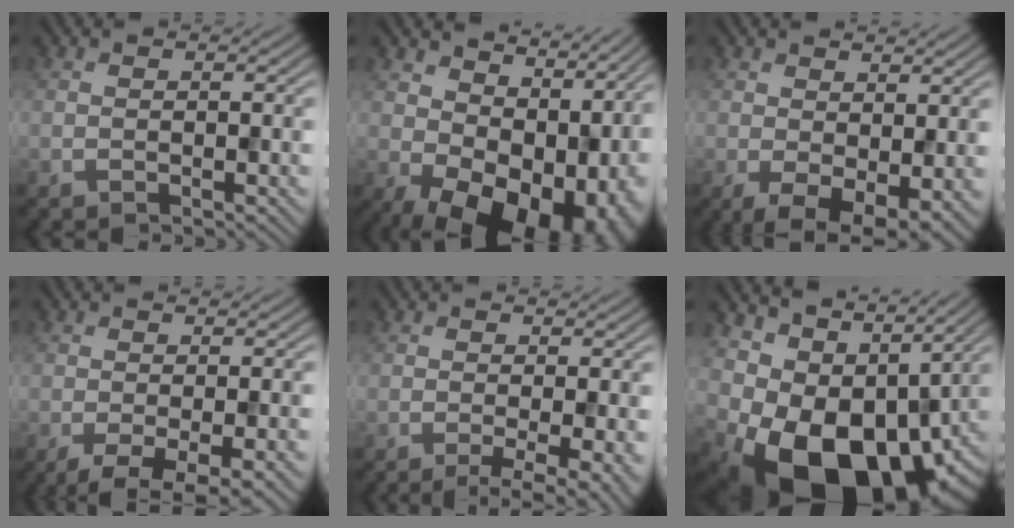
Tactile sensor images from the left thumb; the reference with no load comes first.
{"total": 15.4, "force": [0.8, 11.2, 10.5], "torque": [-0.119, -0.034, 0.068]}
{"total": 6.2, "force": [-1.1, 3.5, 5.1], "torque": [-0.092, -0.023, -0.006]}
{"total": 5.6, "force": [-2.8, 1.4, 4.6], "torque": [-0.078, -0.005, -0.045]}
{"total": 5.4, "force": [-2.1, 1.1, 4.9], "torque": [-0.070, -0.003, -0.032]}
{"total": 16.5, "force": [-2.4, 11.4, 11.7], "torque": [-0.187, -0.029, -0.013]}